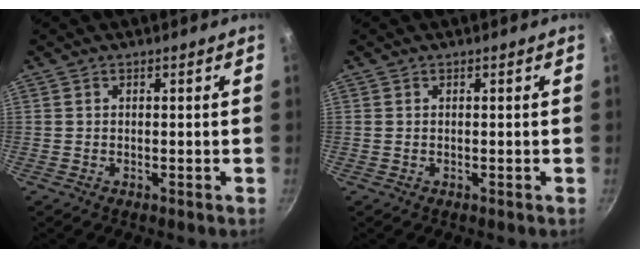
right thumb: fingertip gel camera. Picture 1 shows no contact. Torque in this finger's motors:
{"motor_torque": [-0.31, 0.01, 0.09, 0.42, 0.04]}